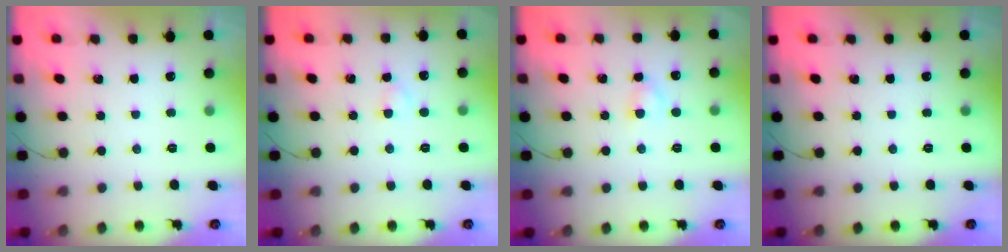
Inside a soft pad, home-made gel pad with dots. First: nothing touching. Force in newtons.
{"total": 1.8, "press": 1.5, "slide": 0.9}
{"total": 2.6, "press": 2.3, "slide": 1.2}
{"total": 0.0}